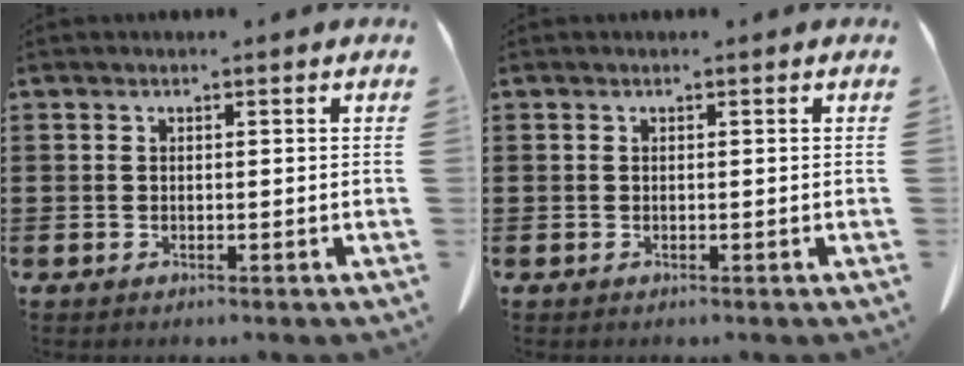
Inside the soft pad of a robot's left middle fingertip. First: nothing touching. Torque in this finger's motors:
{"motor_torque": [0.00, 0.00, 0.00, 0.00]}